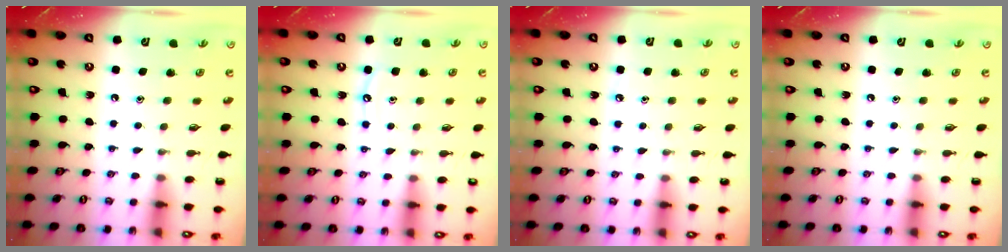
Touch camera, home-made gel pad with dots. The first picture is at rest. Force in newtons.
{"total": 7.3, "press": 7.2, "slide": 0.7}
{"total": 4.2, "press": 4.2, "slide": 0.6}
{"total": 0.0}